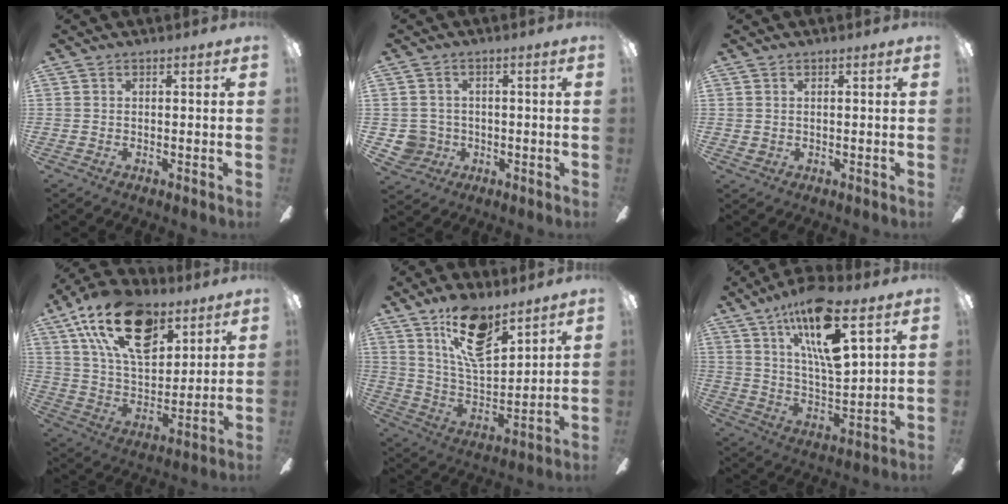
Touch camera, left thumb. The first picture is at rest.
{"total": 4.9, "force": [-0.5, 4.8, 0.8], "torque": [-0.039, 0.010, -0.008]}
{"total": 0.9, "force": [0.5, 0.7, 0.5], "torque": [-0.009, 0.005, 0.008]}
{"total": 22.4, "force": [12.2, 11.9, 14.5], "torque": [-0.263, -0.048, 0.214]}
{"total": 16.9, "force": [10.9, 6.6, 11.1], "torque": [-0.197, -0.043, 0.190]}
{"total": 18.1, "force": [10.5, 5.1, 13.8], "torque": [-0.254, -0.044, 0.170]}